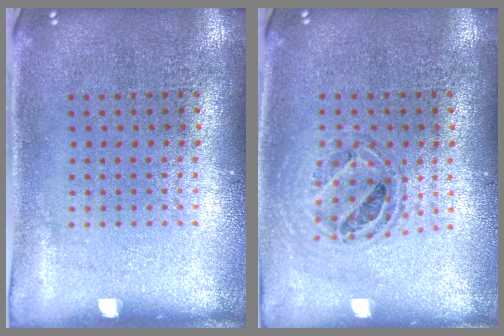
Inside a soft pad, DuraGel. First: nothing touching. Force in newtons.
{"total": 0.8, "press": 0.8, "slide": 0.1}